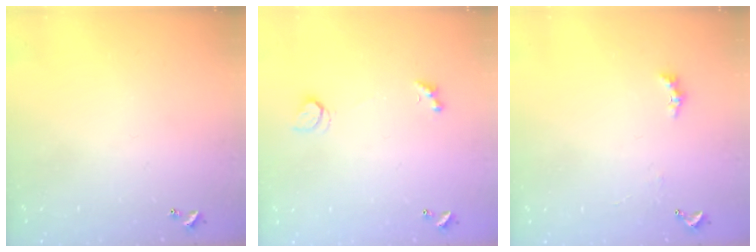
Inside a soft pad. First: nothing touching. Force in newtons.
{"total": 2.3, "press": 1.9, "slide": 1.1}
{"total": 2.0, "press": 1.9, "slide": 0.6}